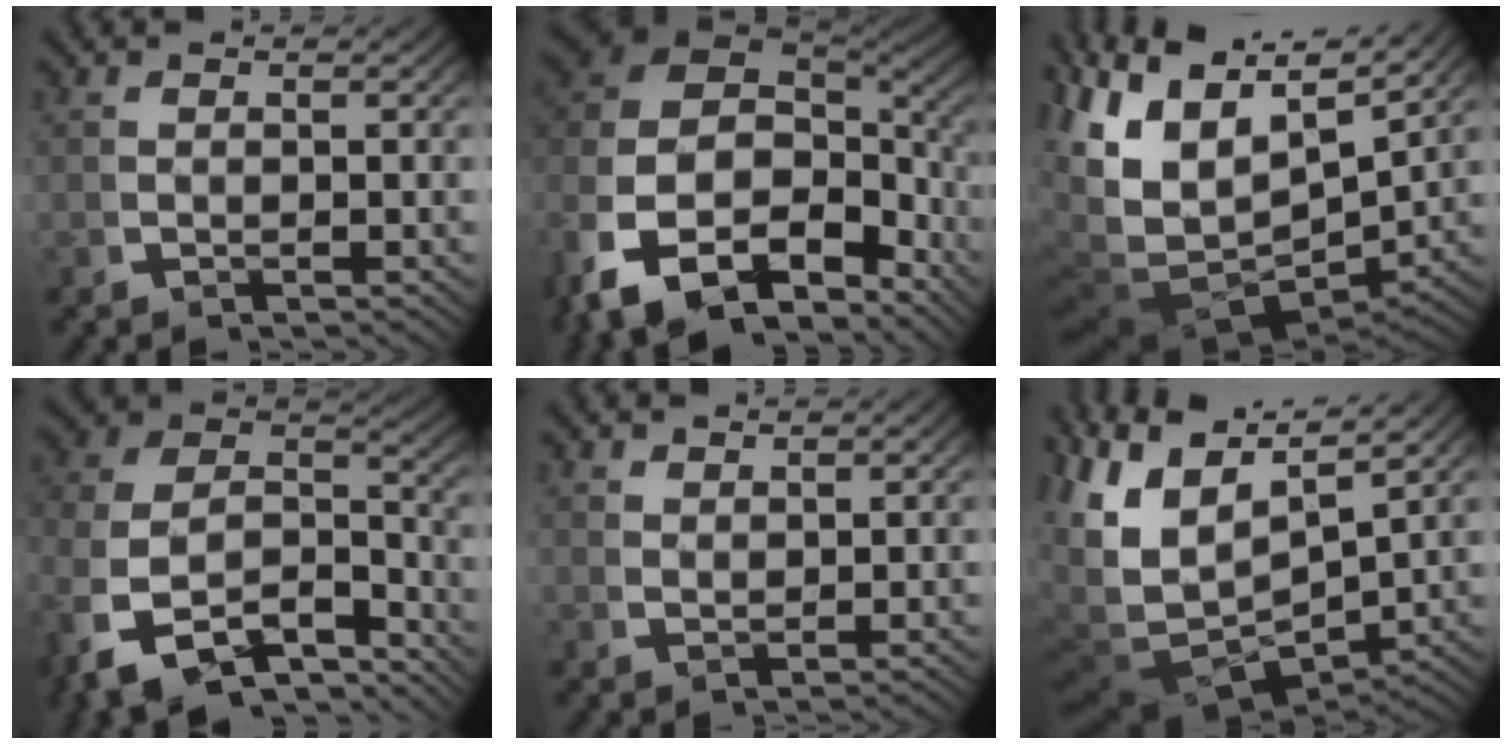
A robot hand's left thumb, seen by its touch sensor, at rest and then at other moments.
{"total": 15.4, "force": [-3.1, 10.4, 10.9], "torque": [-0.267, -0.060, -0.024]}
{"total": 15.3, "force": [0.9, 10.1, 11.5], "torque": [-0.256, -0.050, 0.039]}
{"total": 14.4, "force": [-5.1, 10.3, 8.7], "torque": [-0.207, -0.070, -0.069]}
{"total": 1.6, "force": [1.6, -0.1, 0.1], "torque": [0.006, 0.002, 0.038]}
{"total": 13.2, "force": [0.2, 8.8, 9.8], "torque": [-0.221, -0.050, 0.028]}